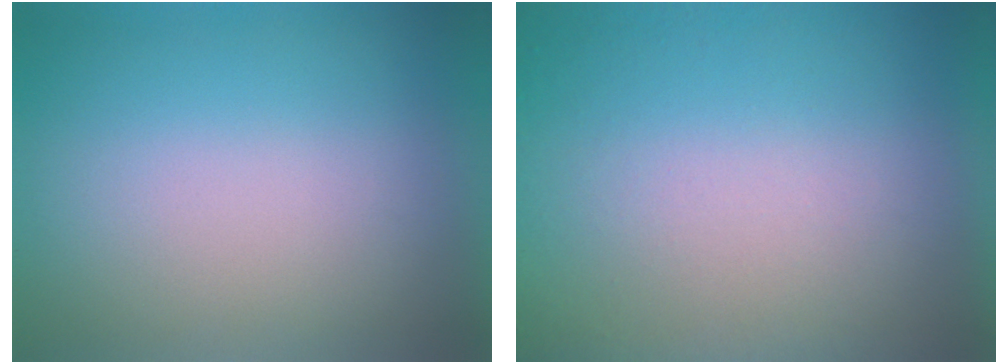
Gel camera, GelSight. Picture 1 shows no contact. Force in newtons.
{"total": 6.0}